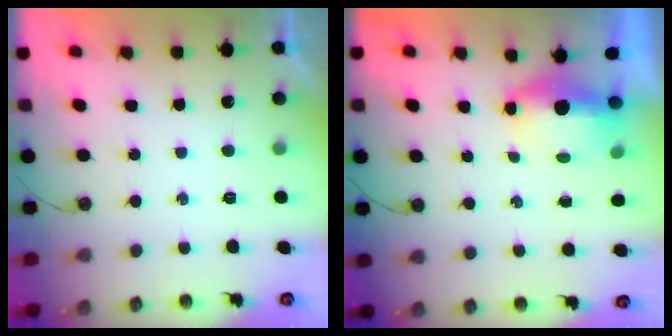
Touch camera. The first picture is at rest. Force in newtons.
{"total": 5.3, "press": 5.1, "slide": 1.3}